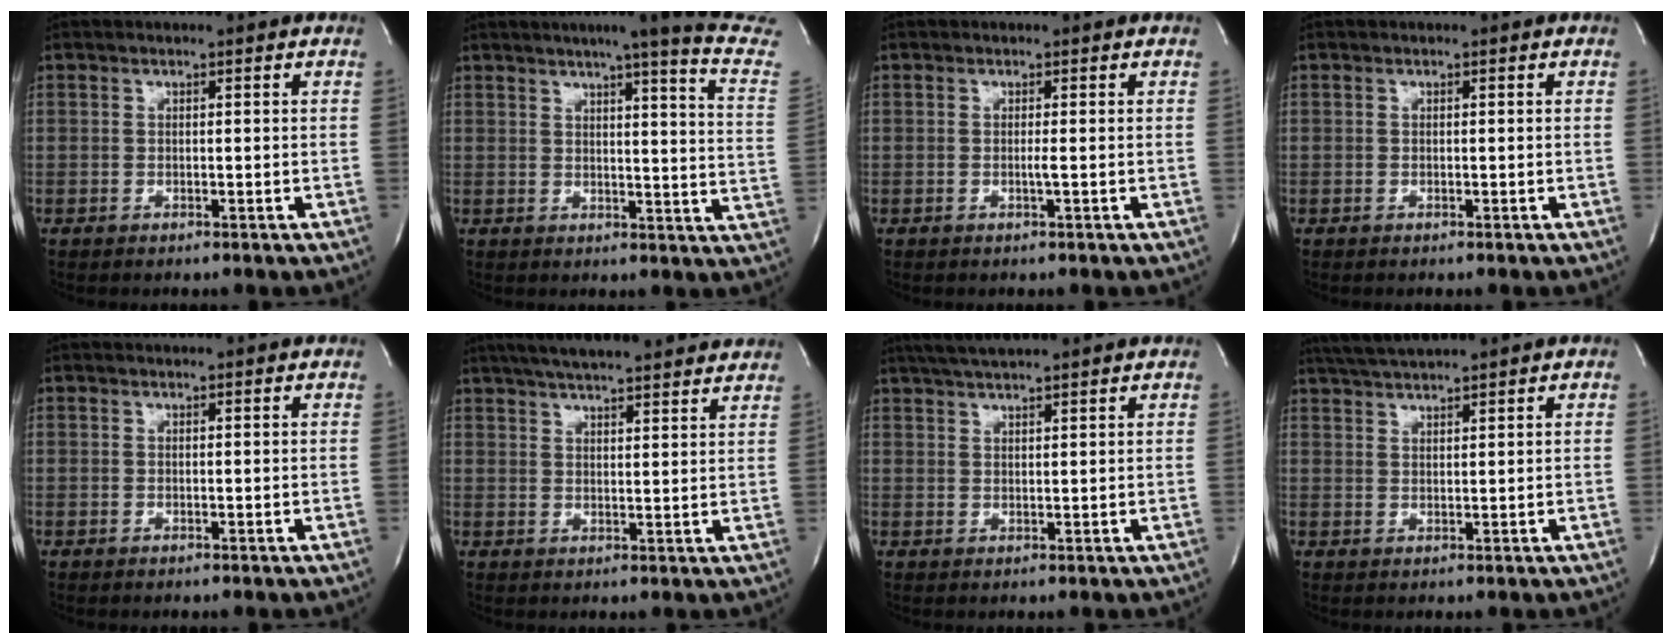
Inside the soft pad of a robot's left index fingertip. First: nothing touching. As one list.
[{"total": 17.5, "force": [14.4, -1.3, 9.9], "torque": [-0.135, -0.062, 0.158]}, {"total": 0.6, "force": [-0.1, -0.3, 0.6], "torque": [-0.010, -0.002, -0.004]}, {"total": 0.0}, {"total": 2.8, "force": [2.7, 0.2, 0.5], "torque": [-0.014, 0.016, 0.030]}, {"total": 20.5, "force": [18.1, 2.6, 9.3], "torque": [-0.150, 0.037, 0.241]}, {"total": 8.8, "force": [7.7, 0.2, 4.2], "torque": [-0.074, 0.032, 0.117]}, {"total": 6.7, "force": [6.2, -0.7, 2.5], "torque": [-0.051, 0.024, 0.109]}]